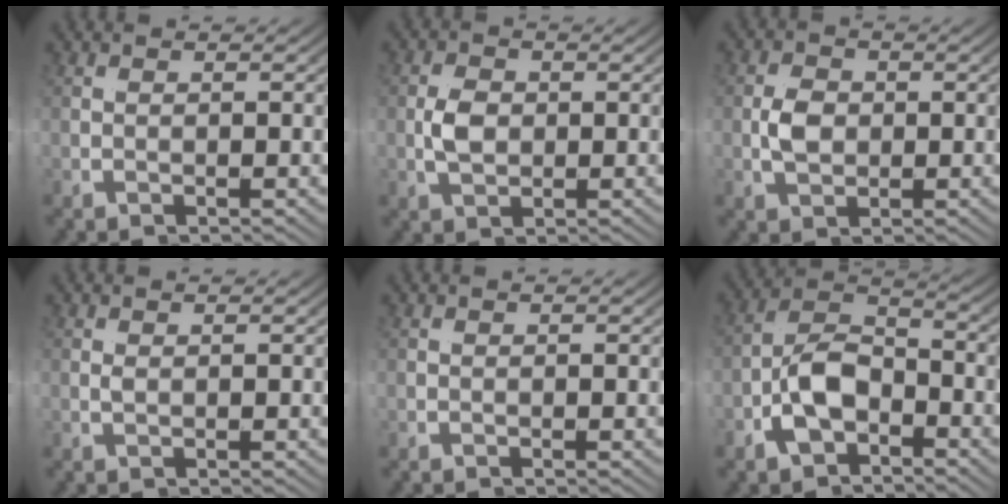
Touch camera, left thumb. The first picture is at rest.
{"total": 2.4, "force": [0.1, 1.8, 1.5], "torque": [-0.047, -0.008, 0.002]}
{"total": 3.0, "force": [0.1, 2.3, 1.9], "torque": [-0.051, -0.009, 0.004]}
{"total": 0.6, "force": [0.6, 0.1, 0.2], "torque": [-0.002, 0.001, 0.008]}
{"total": 0.0}
{"total": 7.0, "force": [-4.2, 4.5, 3.4], "torque": [-0.102, -0.006, -0.076]}